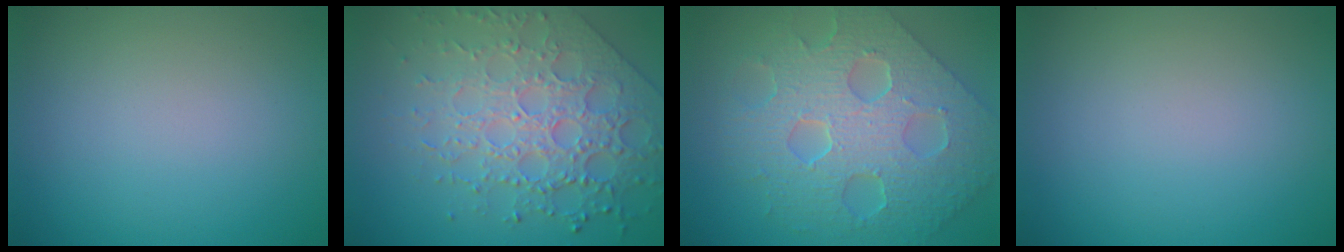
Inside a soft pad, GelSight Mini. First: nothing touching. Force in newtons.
{"total": 7.3, "press": 5.3, "slide": 4.9}
{"total": 8.7, "press": 6.4, "slide": 5.8}
{"total": 0.0}